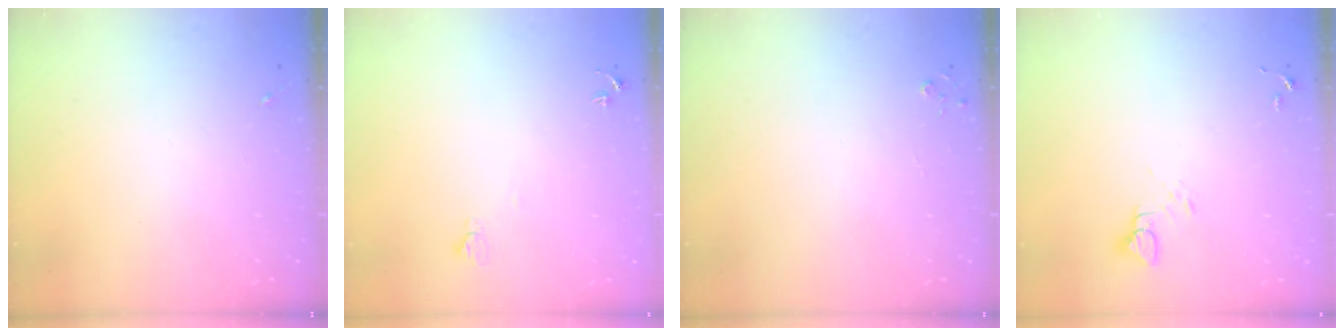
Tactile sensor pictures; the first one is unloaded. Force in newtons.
{"total": 4.8, "press": 4.8, "slide": 0.6}
{"total": 2.7, "press": 2.7, "slide": 0.3}
{"total": 3.4, "press": 3.4, "slide": 0.2}